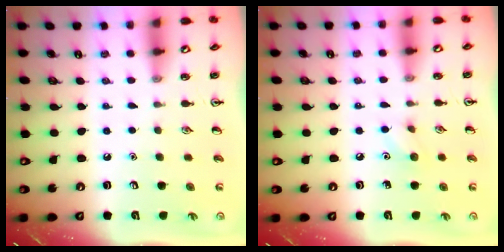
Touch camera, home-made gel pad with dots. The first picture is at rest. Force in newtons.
{"total": 5.8, "press": 5.5, "slide": 1.8}